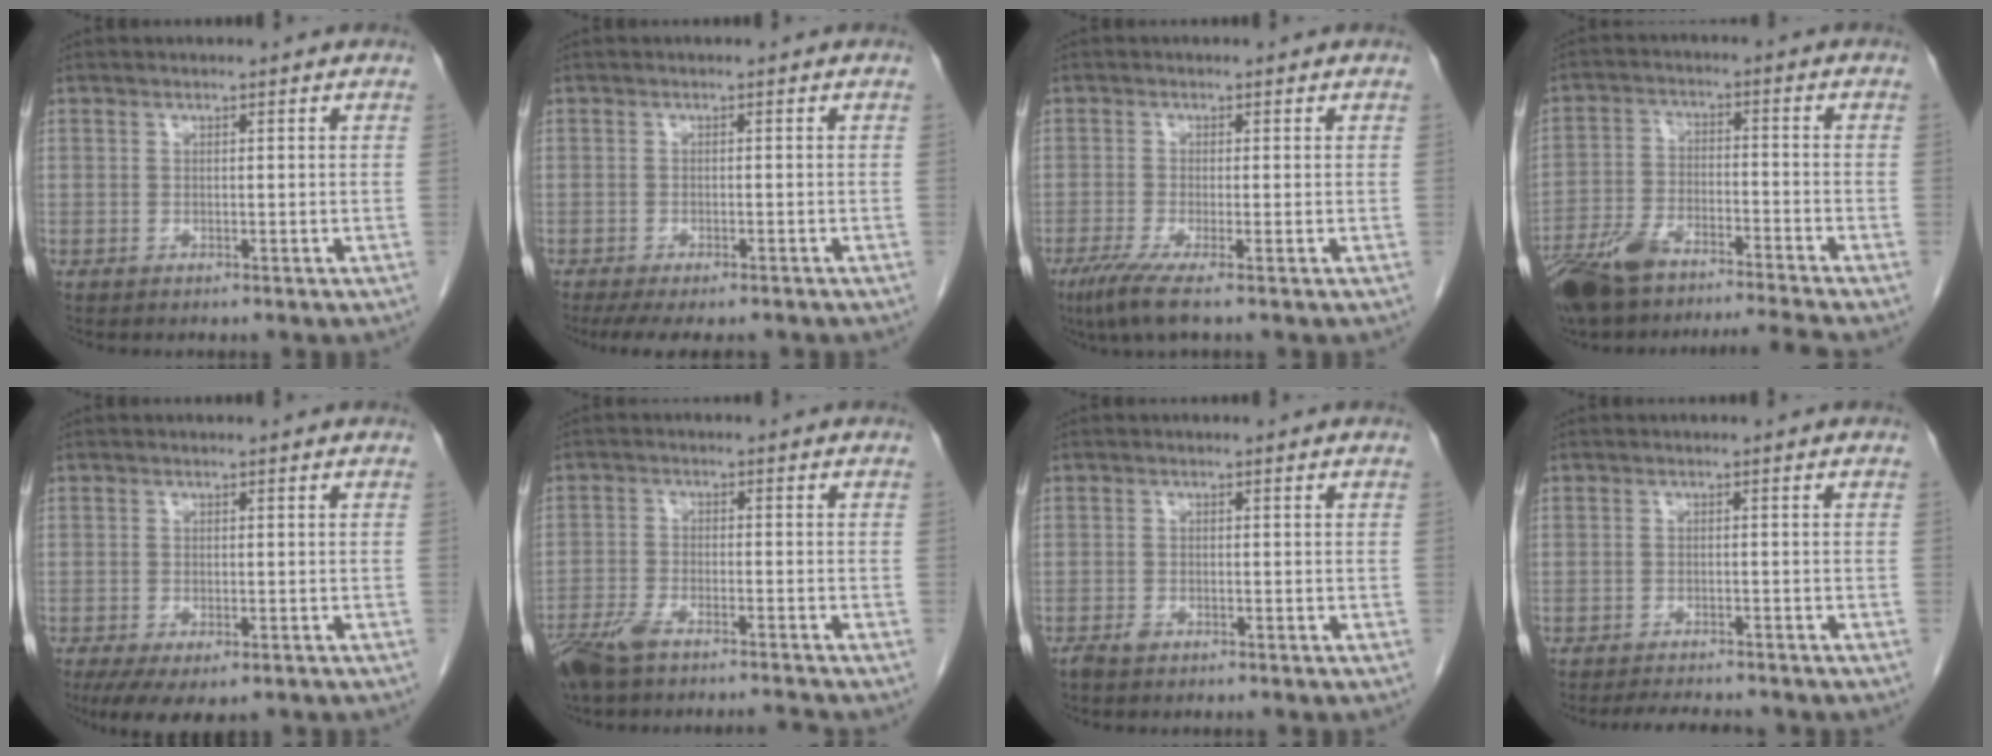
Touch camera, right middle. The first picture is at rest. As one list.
[{"total": 8.1, "force": [-6.6, 2.1, 4.1], "torque": [-0.054, -0.009, -0.095]}, {"total": 4.6, "force": [-2.8, 0.0, 3.6], "torque": [-0.072, -0.017, -0.056]}, {"total": 11.3, "force": [-9.8, 0.7, 5.7], "torque": [-0.117, -0.004, -0.176]}, {"total": 7.6, "force": [-5.0, 3.1, 4.8], "torque": [-0.074, -0.013, -0.075]}, {"total": 8.1, "force": [-7.1, 0.6, 3.9], "torque": [-0.076, -0.010, -0.127]}, {"total": 1.3, "force": [-1.1, 0.4, 0.6], "torque": [-0.016, -0.001, -0.019]}, {"total": 5.5, "force": [-5.1, 0.8, 1.8], "torque": [-0.026, -0.010, -0.076]}]